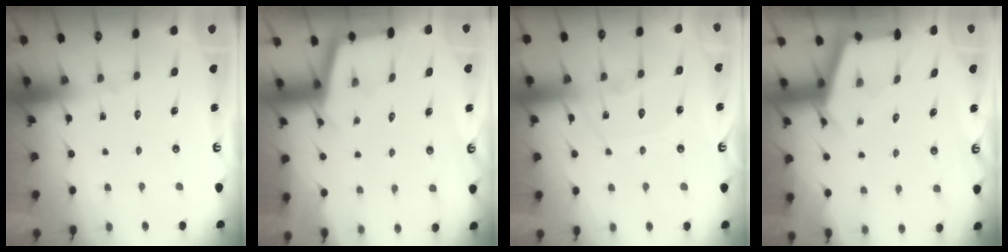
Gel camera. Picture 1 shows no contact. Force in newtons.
{"total": 2.4, "press": 2.4, "slide": 0.2}
{"total": 10.2, "press": 10.2, "slide": 0.9}
{"total": 2.9, "press": 2.9, "slide": 0.3}